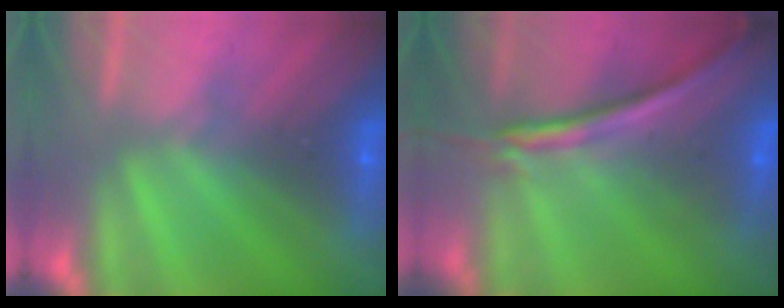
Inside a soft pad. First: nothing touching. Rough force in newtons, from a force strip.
{"total": 7.2}